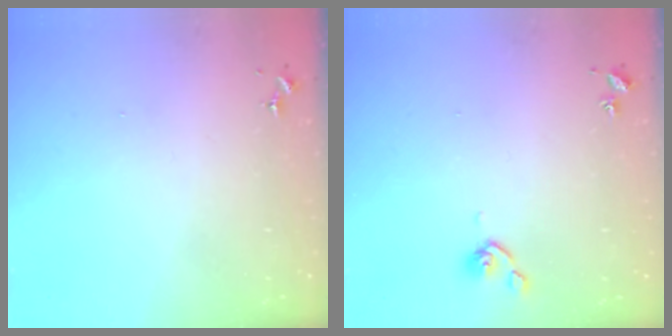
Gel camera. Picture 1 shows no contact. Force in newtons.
{"total": 4.6, "press": 4.5, "slide": 1.0}